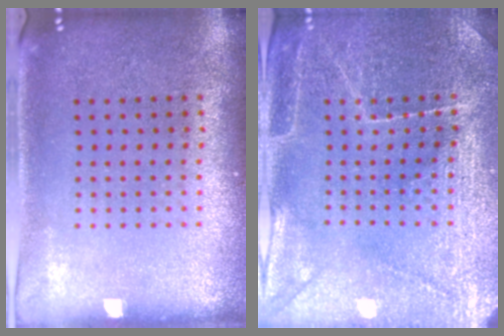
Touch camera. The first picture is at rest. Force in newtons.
{"total": 3.4, "press": 3.3, "slide": 0.5}